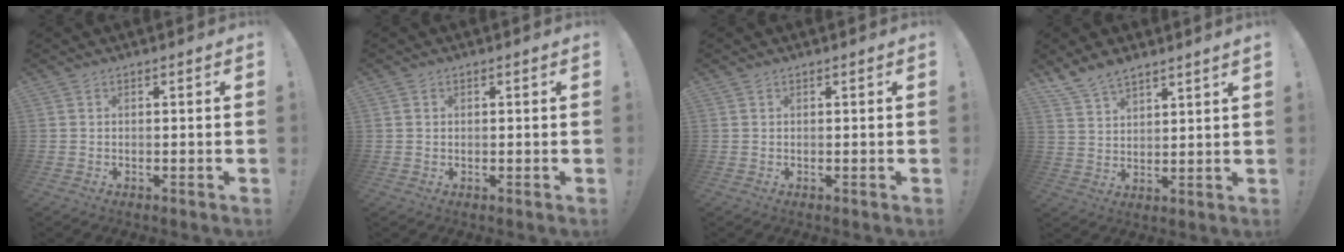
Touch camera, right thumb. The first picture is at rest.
{"total": 0.8, "force": [0.3, 0.8, -0.1], "torque": [0.004, 0.003, 0.005]}
{"total": 0.0}
{"total": 6.8, "force": [6.3, 1.7, 2.2], "torque": [-0.059, -0.033, 0.122]}